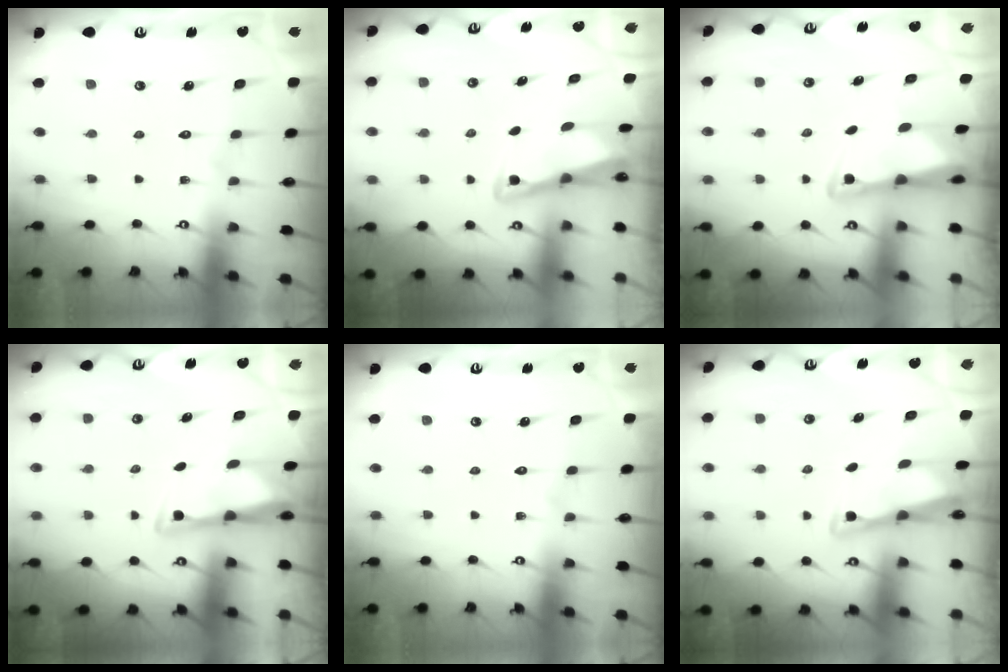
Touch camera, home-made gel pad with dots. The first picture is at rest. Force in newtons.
{"total": 2.9, "press": 2.8, "slide": 0.4}
{"total": 2.1, "press": 2.1, "slide": 0.5}
{"total": 3.3, "press": 3.2, "slide": 0.5}
{"total": 0.0}
{"total": 3.0, "press": 3.0, "slide": 0.3}